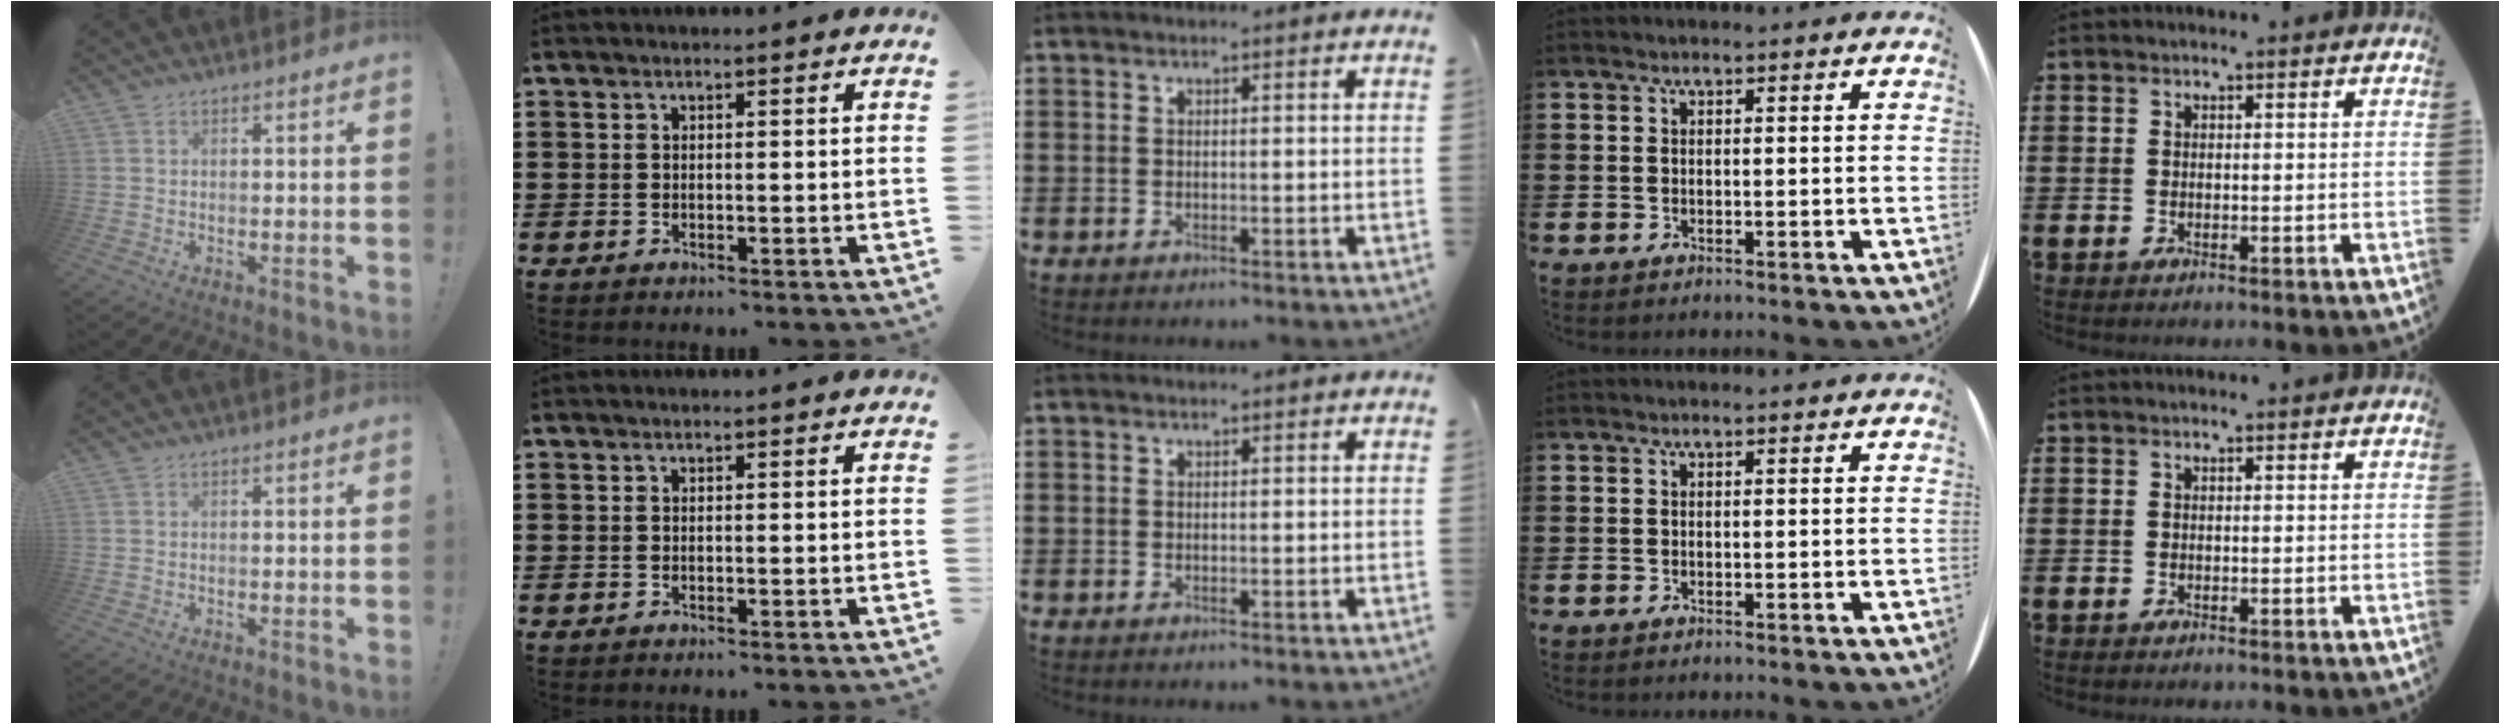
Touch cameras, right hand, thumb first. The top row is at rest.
{}